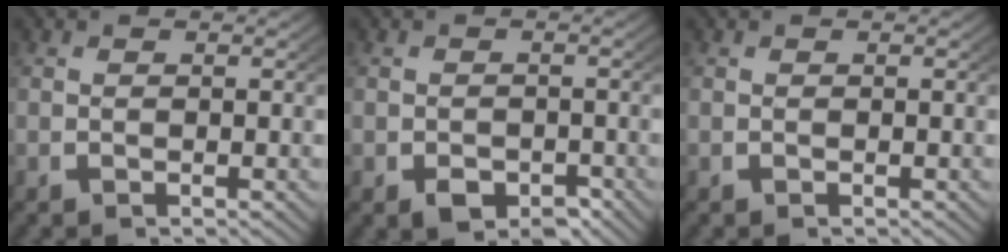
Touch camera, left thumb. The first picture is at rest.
{"total": 3.5, "force": [-1.8, 2.3, 1.9], "torque": [-0.026, -0.025, -0.022]}
{"total": 0.0}